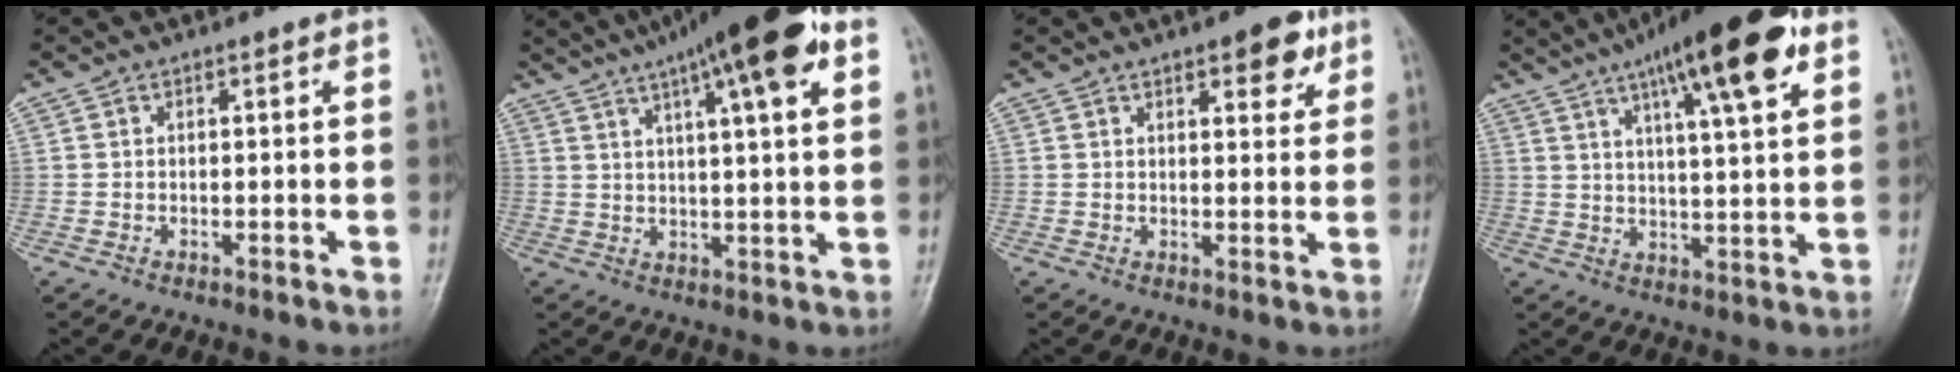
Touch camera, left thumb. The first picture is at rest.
{"total": 17.4, "force": [9.3, 3.6, 14.3], "torque": [-0.211, 0.001, 0.138]}
{"total": 6.0, "force": [3.4, 2.5, 4.2], "torque": [-0.033, -0.014, 0.039]}
{"total": 17.6, "force": [9.5, 4.0, 14.3], "torque": [-0.202, -0.020, 0.142]}